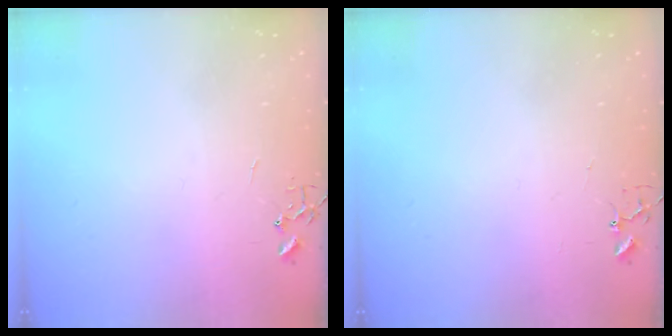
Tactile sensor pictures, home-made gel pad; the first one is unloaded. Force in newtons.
{"total": 3.2, "press": 3.2, "slide": 0.3}